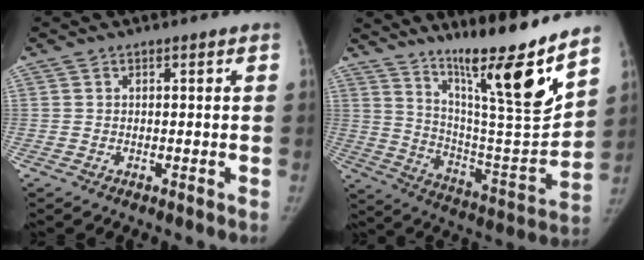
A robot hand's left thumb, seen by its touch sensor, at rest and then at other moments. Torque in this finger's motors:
{"motor_torque": [1.20, -0.77, 1.49, -1.28, 0.15]}